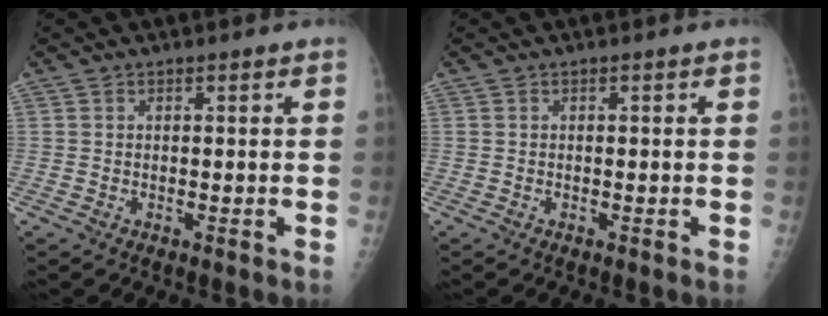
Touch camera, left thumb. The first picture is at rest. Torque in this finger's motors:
{"motor_torque": [0.04, -0.03, -0.03, -0.03, 0.00]}